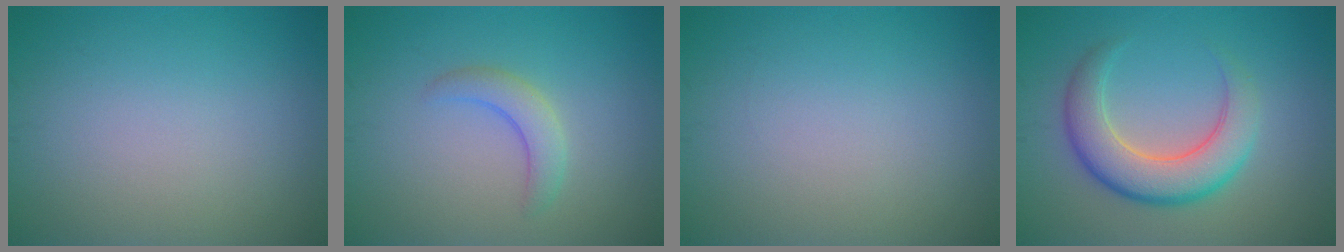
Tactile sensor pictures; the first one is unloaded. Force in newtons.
{"total": 2.4, "press": 2.4, "slide": 0.3}
{"total": 0.0}
{"total": 6.0, "press": 6.0, "slide": 0.5}